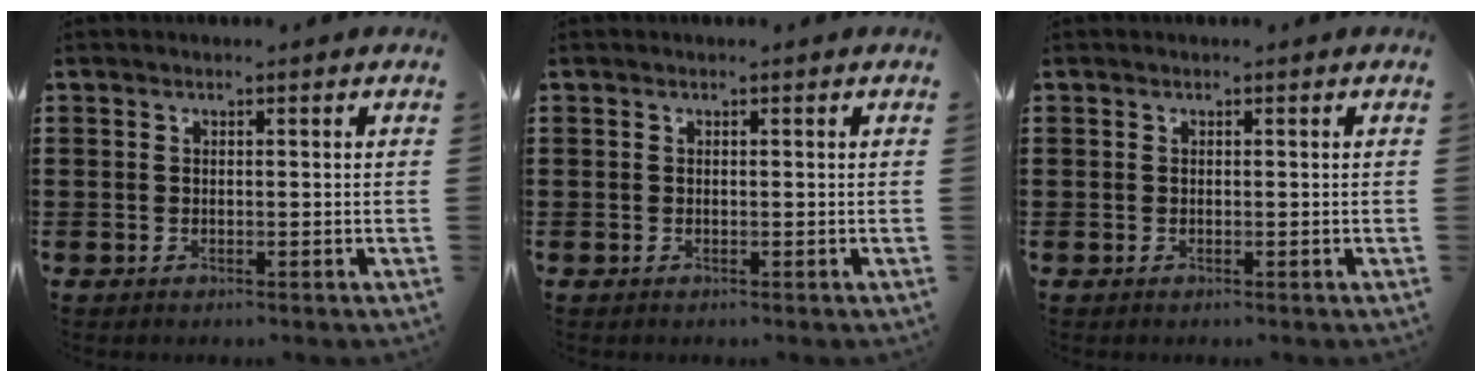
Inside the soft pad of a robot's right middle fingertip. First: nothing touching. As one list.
[{"total": 0.0}, {"total": 0.0}]